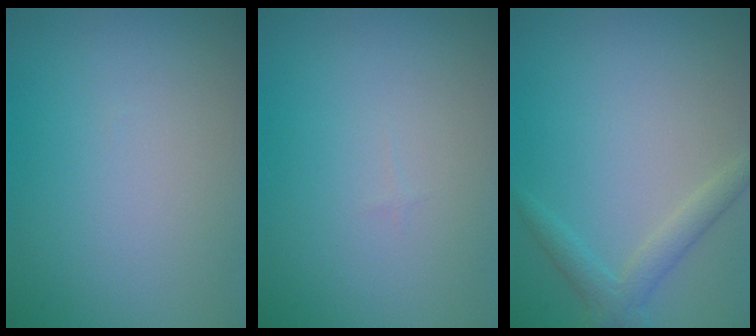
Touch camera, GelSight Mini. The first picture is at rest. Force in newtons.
{"total": 0.0}
{"total": 2.2, "press": 2.2, "slide": 0.1}